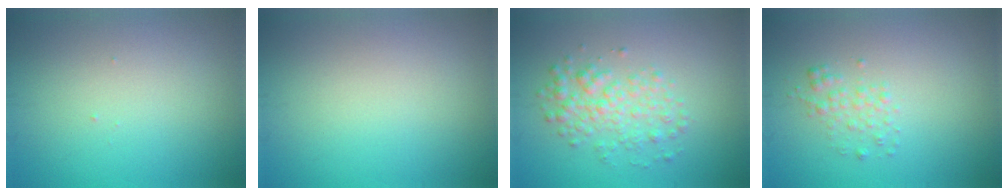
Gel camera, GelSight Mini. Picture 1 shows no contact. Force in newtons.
{"total": 0.0}
{"total": 3.2, "press": 3.2, "slide": 0.1}
{"total": 1.4, "press": 1.4, "slide": 0.0}